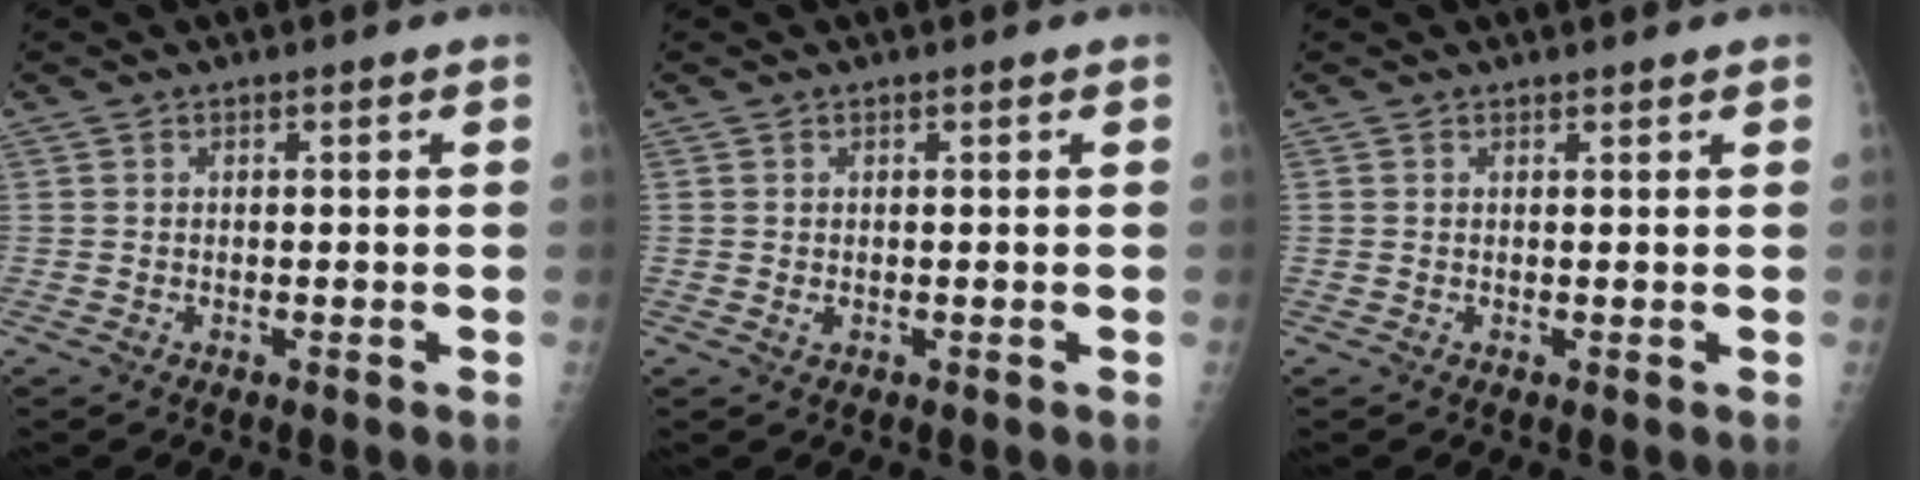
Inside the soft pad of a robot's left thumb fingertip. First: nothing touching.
{"total": 1.4, "force": [0.5, 0.7, 1.1], "torque": [-0.016, -0.002, 0.011]}
{"total": 1.0, "force": [0.9, 0.3, 0.3], "torque": [0.000, -0.003, 0.013]}